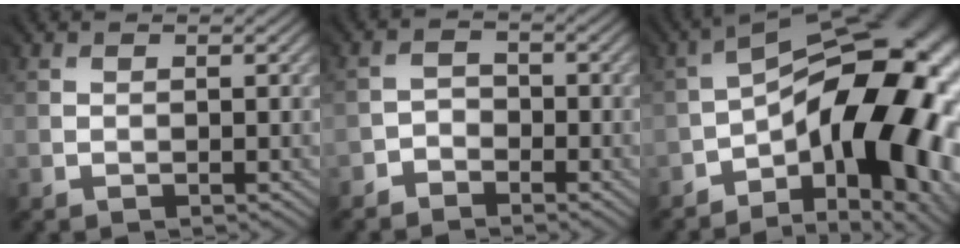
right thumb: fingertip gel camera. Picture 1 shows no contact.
{"total": 2.6, "force": [-2.3, 1.0, -0.5], "torque": [0.011, 0.001, -0.049]}
{"total": 18.6, "force": [-6.7, 7.8, 15.5], "torque": [-0.216, -0.002, -0.105]}